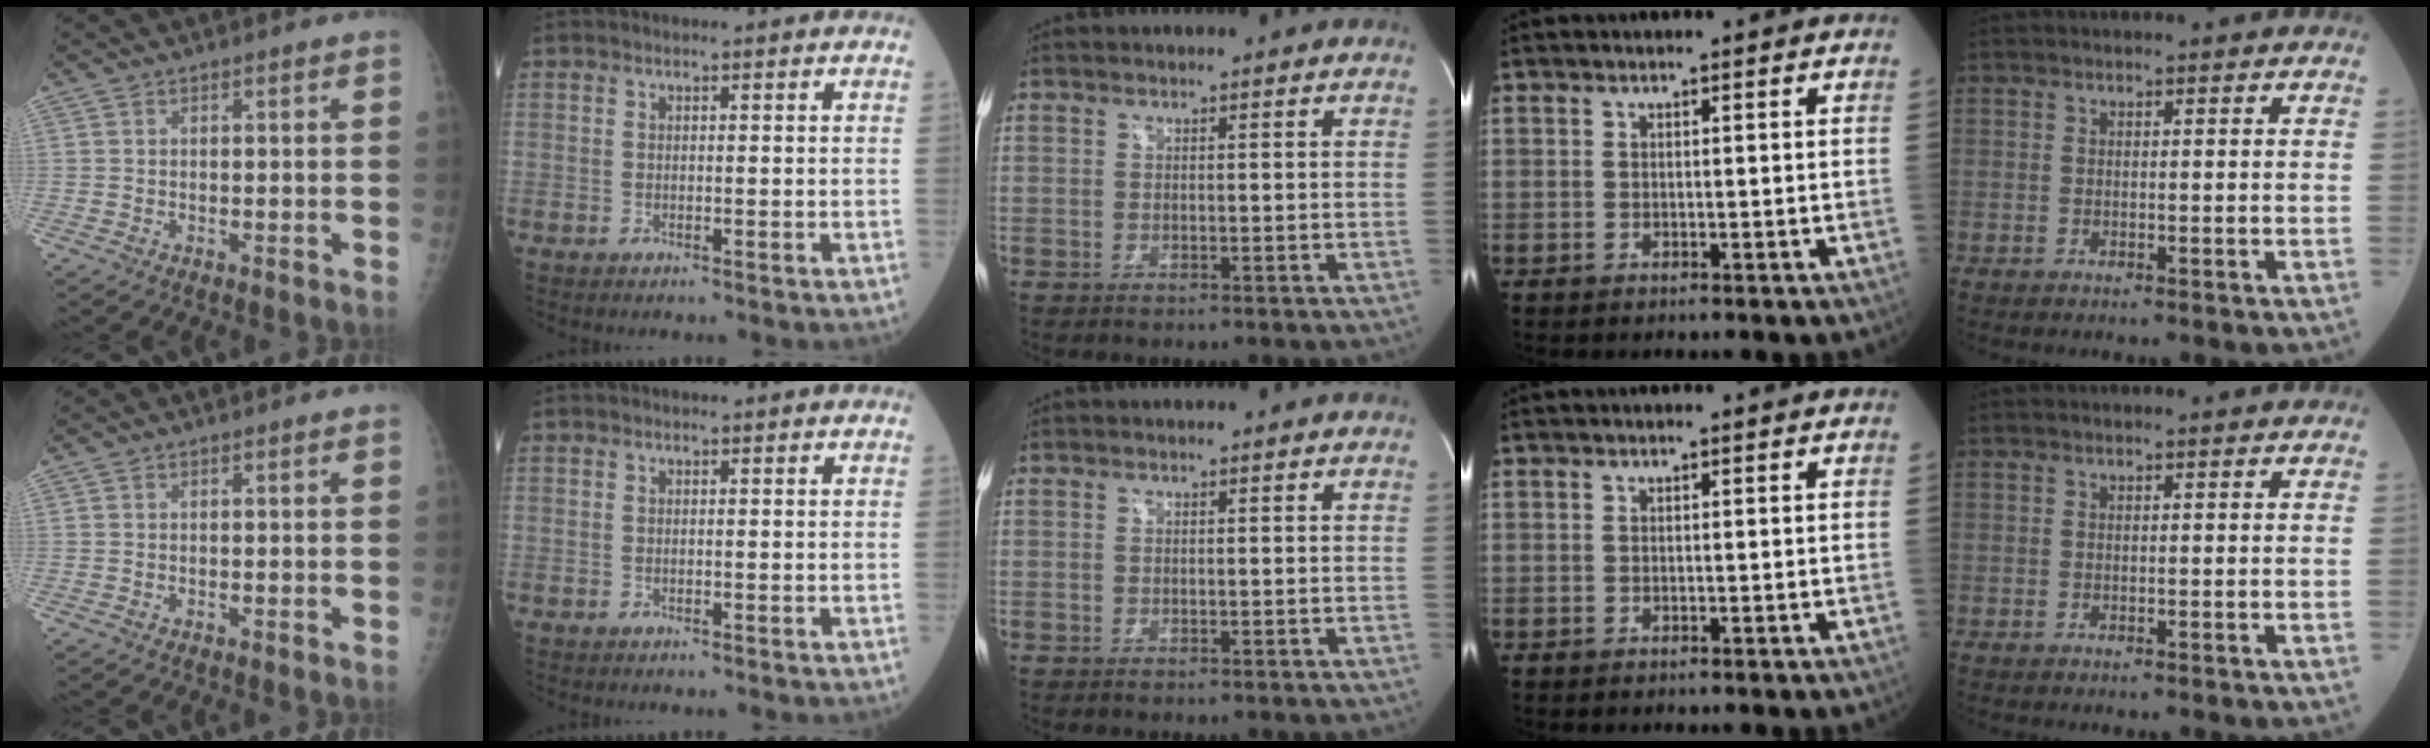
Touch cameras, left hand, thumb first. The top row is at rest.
{}